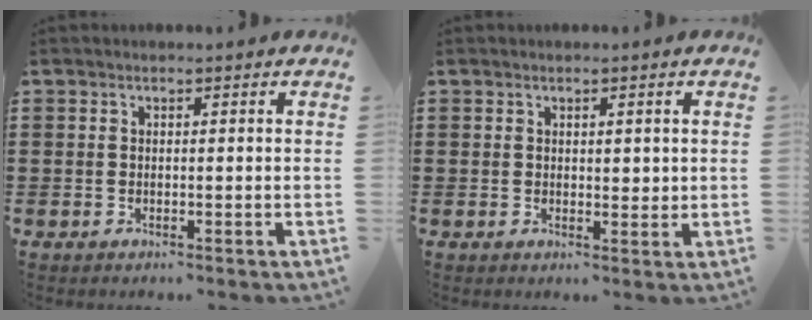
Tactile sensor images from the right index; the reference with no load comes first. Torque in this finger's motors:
{"motor_torque": [-0.10, 0.12, 0.01, 0.00]}